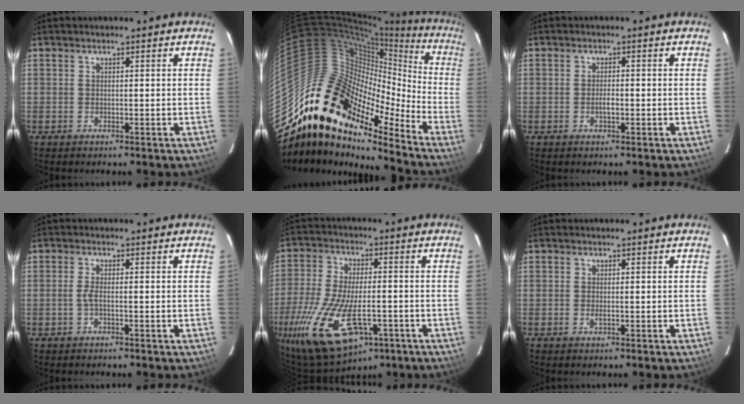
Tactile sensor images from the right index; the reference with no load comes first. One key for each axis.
{"total": 19.0, "fx": -13.6, "fy": 8.9, "fz": 9.8, "tx": -0.137, "ty": 0.015, "tz": -0.264}
{"total": 1.7, "fx": -0.4, "fy": 0.7, "fz": 1.5, "tx": -0.029, "ty": 0.001, "tz": -0.008}
{"total": 1.5, "fx": -0.5, "fy": 0.1, "fz": 1.4, "tx": -0.031, "ty": 0.001, "tz": -0.010}
{"total": 20.4, "fx": -9.1, "fy": 9.5, "fz": 15.6, "tx": -0.341, "ty": -0.051, "tz": -0.151}
{"total": 0.6, "fx": 0.0, "fy": 0.1, "fz": 0.6, "tx": -0.013, "ty": -0.001, "tz": 0.001}